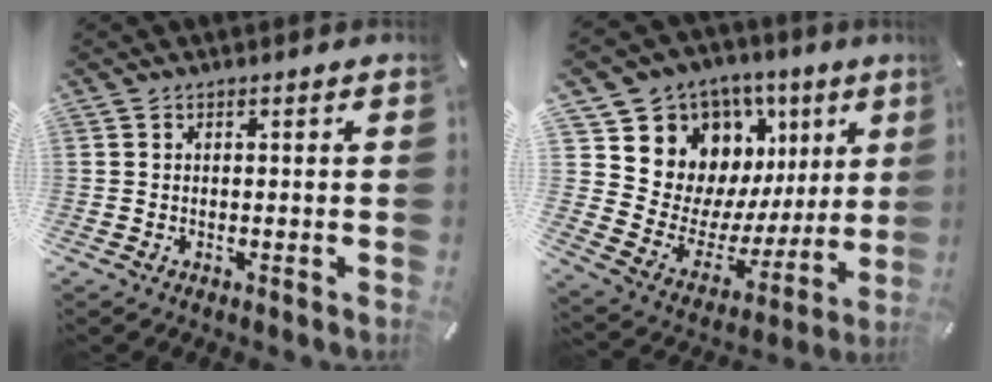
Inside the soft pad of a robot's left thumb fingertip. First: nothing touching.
{"total": 12.5, "force": [6.9, 10.1, 2.6], "torque": [-0.039, -0.088, 0.136]}